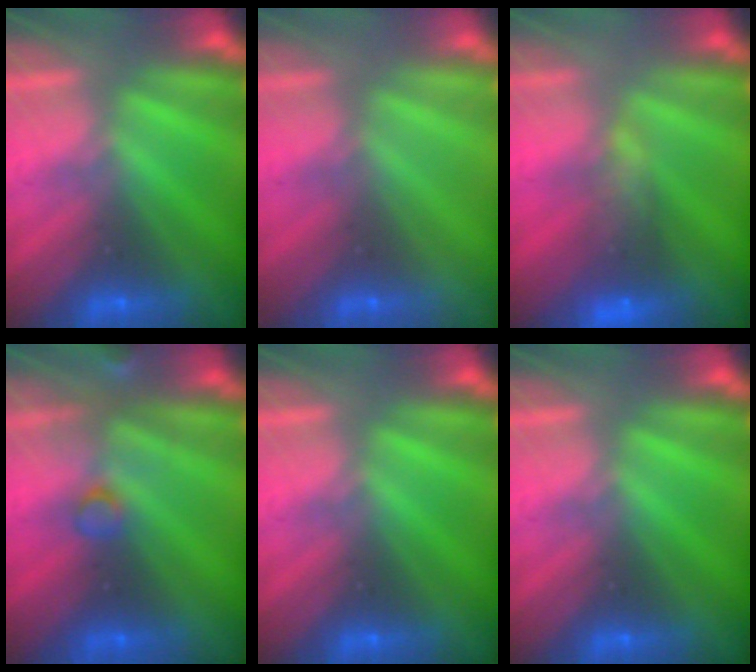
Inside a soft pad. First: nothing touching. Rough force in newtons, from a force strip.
{"total": 2.9}
{"total": 7.8}
{"total": 2.9}
{"total": 0.0}
{"total": 0.0}